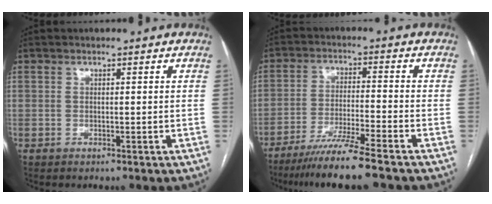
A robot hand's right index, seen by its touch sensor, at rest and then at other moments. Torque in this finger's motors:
{"motor_torque": [0.80, -0.73, 0.45, 0.15]}